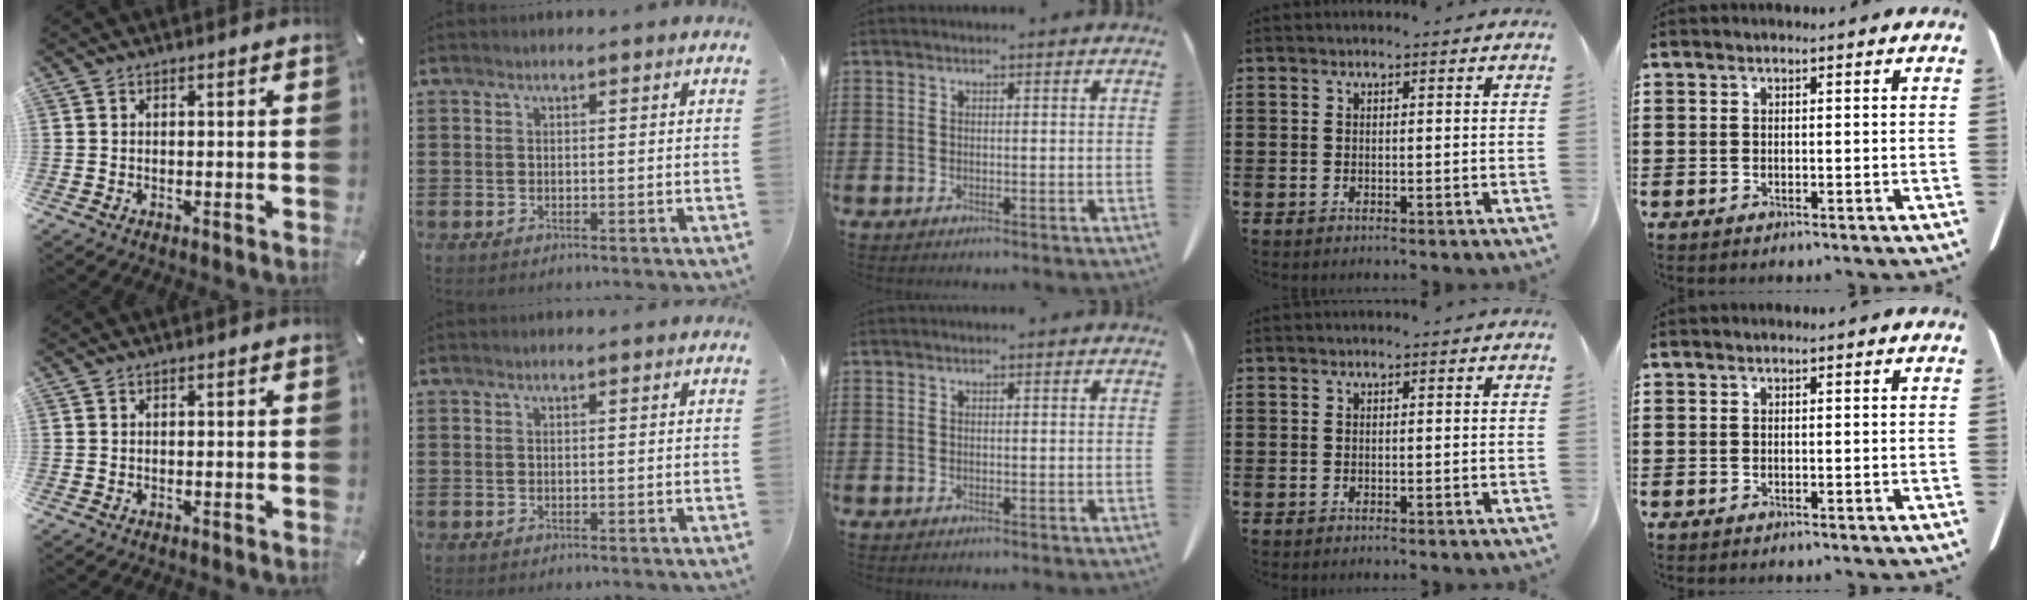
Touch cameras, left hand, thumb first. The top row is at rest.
{}